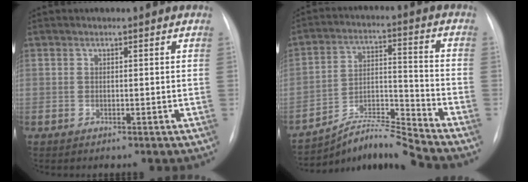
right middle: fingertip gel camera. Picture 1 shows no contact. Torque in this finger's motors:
{"motor_torque": [-0.71, -0.69, -0.12, -0.03]}